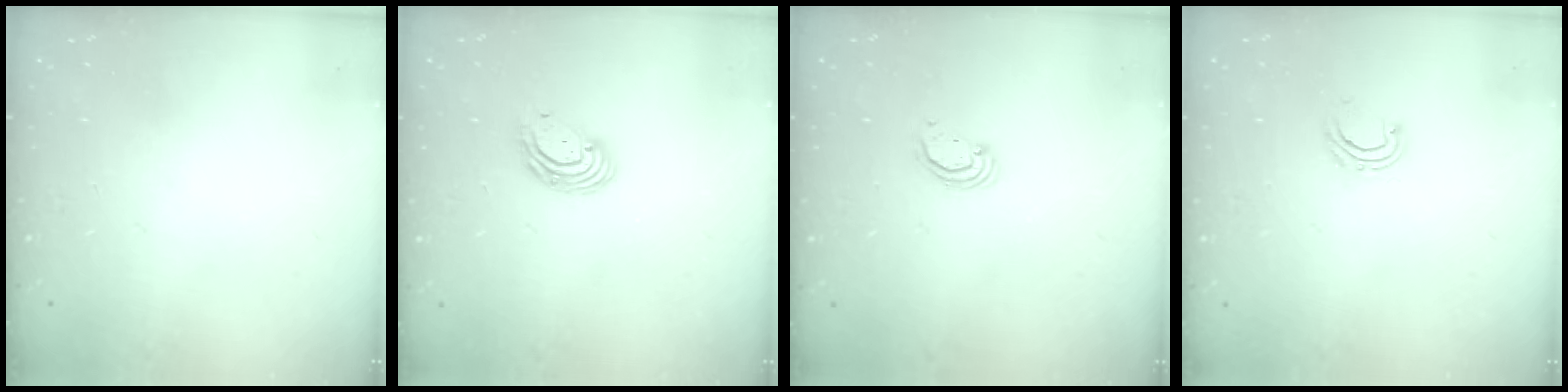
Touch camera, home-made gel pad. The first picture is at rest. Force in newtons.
{"total": 6.4, "press": 6.3, "slide": 1.2}
{"total": 2.3, "press": 2.3, "slide": 0.3}
{"total": 6.3, "press": 6.2, "slide": 1.0}